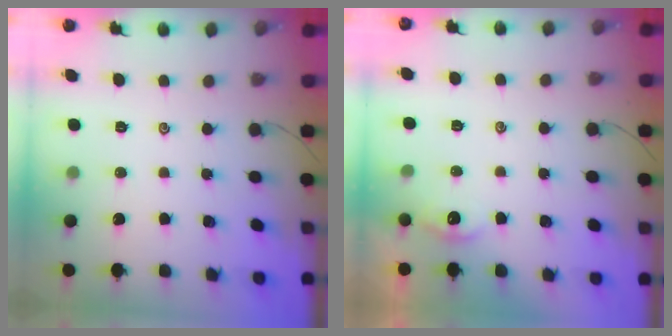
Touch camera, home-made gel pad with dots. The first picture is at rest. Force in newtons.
{"total": 2.7, "press": 2.7, "slide": 0.3}